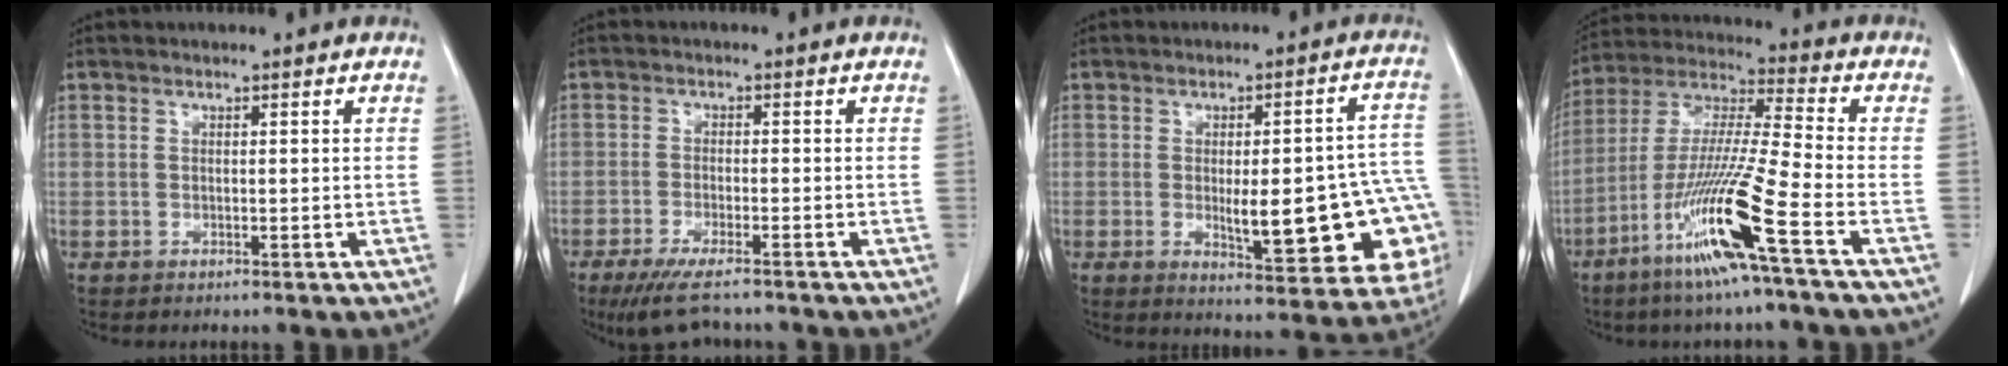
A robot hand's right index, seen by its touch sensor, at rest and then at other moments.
{"total": 7.3, "force": [-5.9, 1.1, 4.1], "torque": [-0.072, -0.018, -0.098]}
{"total": 18.9, "force": [-3.5, 4.6, 18.0], "torque": [-0.144, 0.021, -0.023]}
{"total": 15.3, "force": [-7.6, -1.4, 13.2], "torque": [-0.270, -0.027, -0.149]}